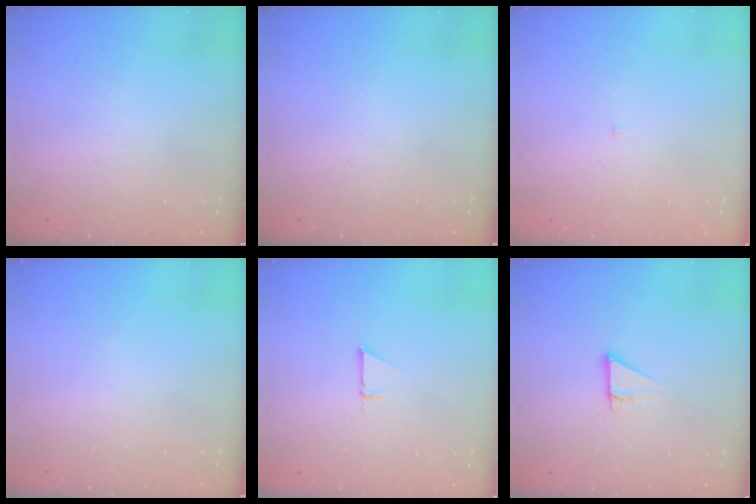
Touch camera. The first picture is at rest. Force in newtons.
{"total": 0.0}
{"total": 2.1, "press": 2.1, "slide": 0.2}
{"total": 0.0}
{"total": 2.5, "press": 2.5, "slide": 0.1}
{"total": 3.1, "press": 3.1, "slide": 0.2}